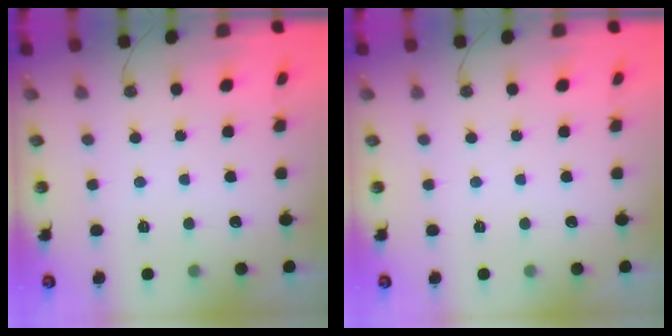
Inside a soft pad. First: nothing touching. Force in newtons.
{"total": 0.0}